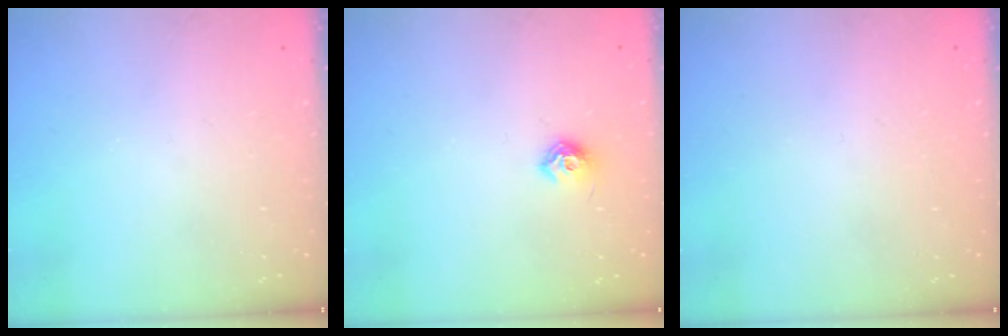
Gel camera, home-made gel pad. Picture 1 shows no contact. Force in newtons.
{"total": 7.9, "press": 7.8, "slide": 0.9}
{"total": 0.9, "press": 0.9, "slide": 0.1}